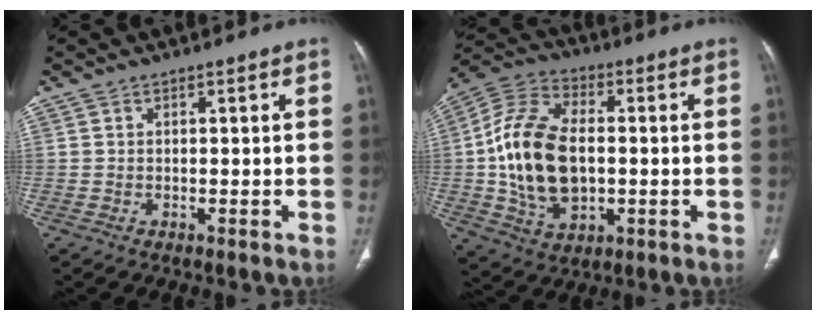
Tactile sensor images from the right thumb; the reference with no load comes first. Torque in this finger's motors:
{"motor_torque": [-0.32, 1.38, 0.94, 0.80, 0.22]}